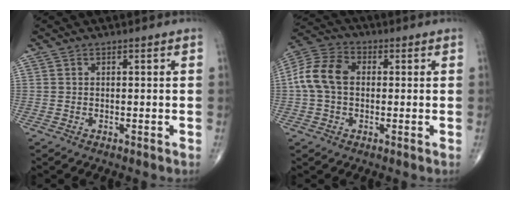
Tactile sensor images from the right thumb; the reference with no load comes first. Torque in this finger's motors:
{"motor_torque": [-0.26, 0.41, 0.14, -0.14, 0.10]}